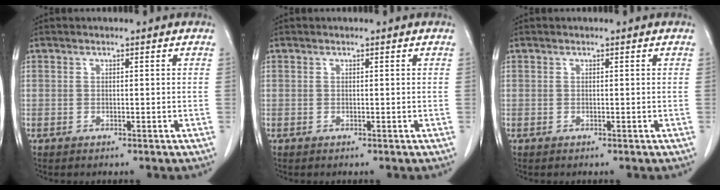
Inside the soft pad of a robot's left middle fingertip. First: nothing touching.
{"total": 0.0}
{"total": 0.0}